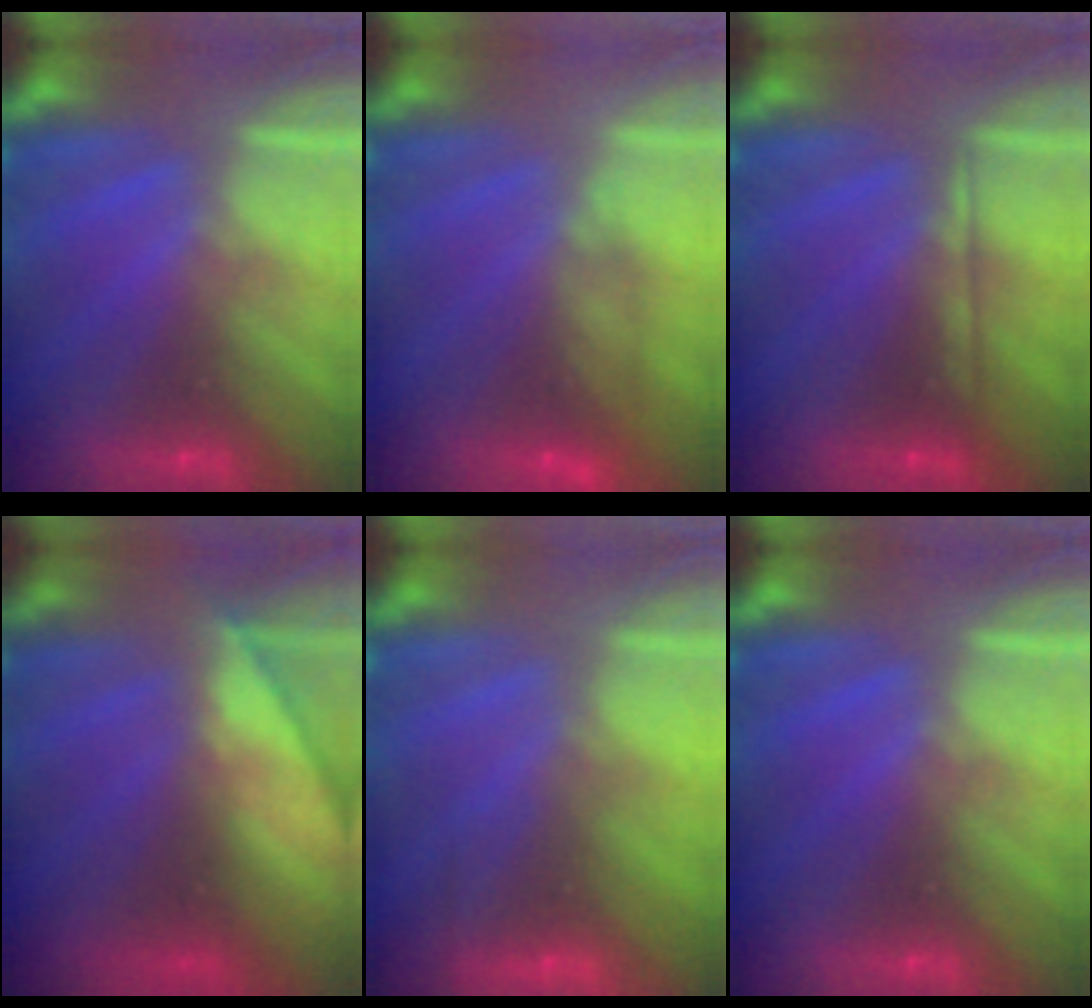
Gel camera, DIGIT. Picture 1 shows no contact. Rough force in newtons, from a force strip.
{"total": 4.8}
{"total": 2.1}
{"total": 7.2}
{"total": 2.4}
{"total": 0.0}